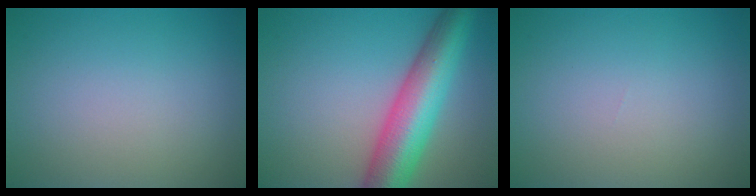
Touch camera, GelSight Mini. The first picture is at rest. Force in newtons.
{"total": 9.3, "press": 9.3, "slide": 0.3}
{"total": 0.0}